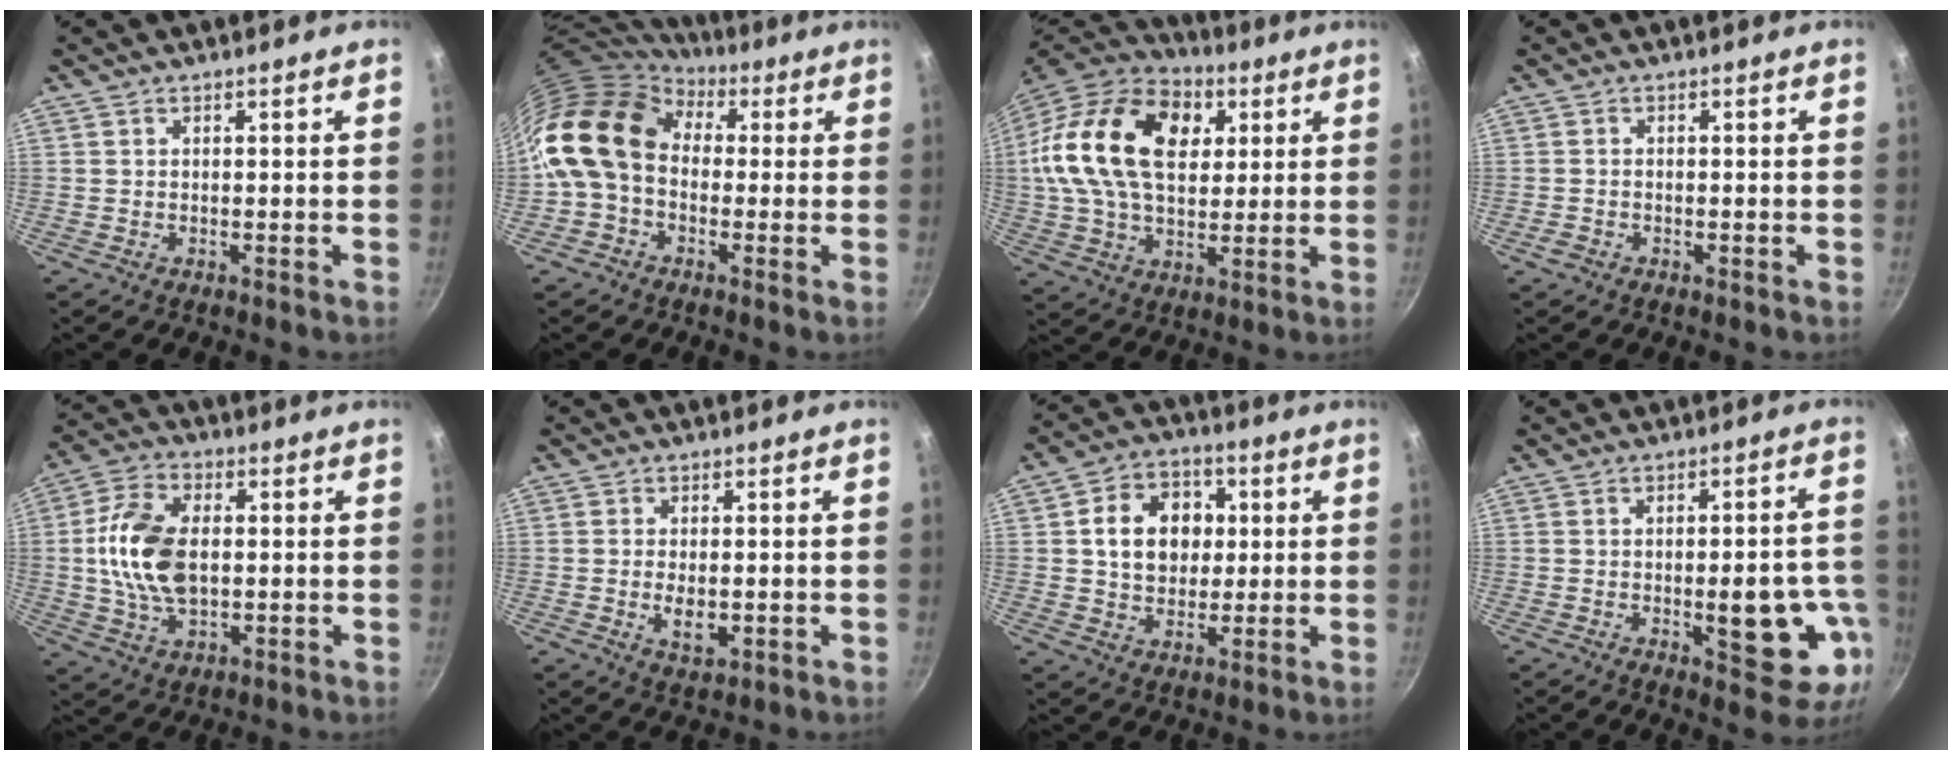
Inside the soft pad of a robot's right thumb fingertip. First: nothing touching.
{"total": 15.2, "force": [1.6, 11.5, 9.9], "torque": [-0.170, 0.030, 0.009]}
{"total": 25.2, "force": [6.2, 16.2, 18.3], "torque": [-0.322, 0.014, 0.097]}
{"total": 1.4, "force": [-0.8, 0.9, 0.6], "torque": [-0.017, 0.005, -0.017]}
{"total": 14.0, "force": [0.6, 8.6, 11.0], "torque": [-0.197, 0.010, 0.005]}
{"total": 4.6, "force": [-0.6, 2.5, 3.8], "torque": [-0.068, -0.005, -0.006]}
{"total": 12.8, "force": [2.0, 10.2, 7.5], "torque": [-0.089, 0.012, 0.029]}
{"total": 13.7, "force": [-3.4, 5.6, 12.0], "torque": [-0.118, 0.019, -0.038]}